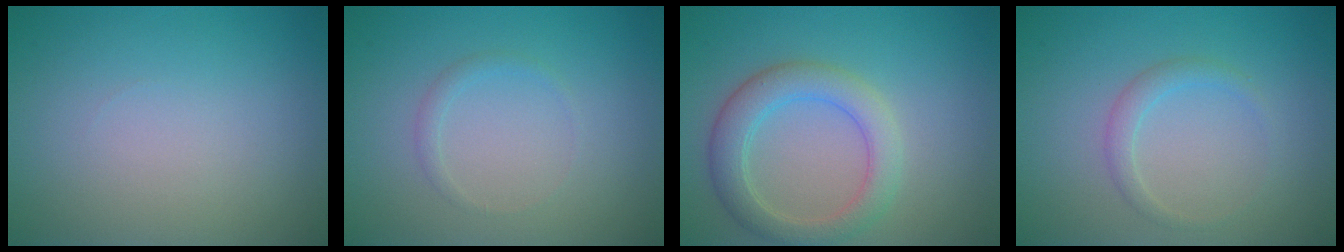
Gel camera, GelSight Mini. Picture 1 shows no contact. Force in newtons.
{"total": 0.9, "press": 0.9, "slide": 0.1}
{"total": 4.1, "press": 4.1, "slide": 0.1}
{"total": 1.5, "press": 1.5, "slide": 0.2}